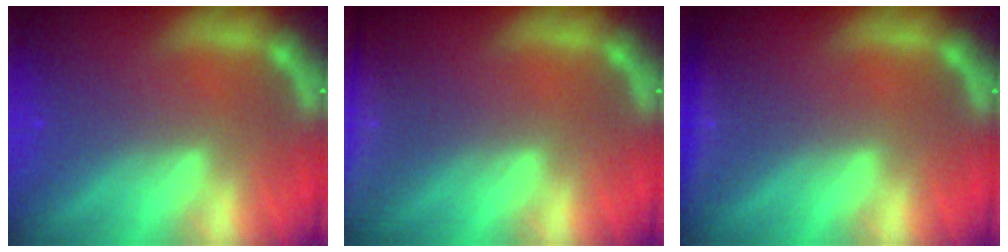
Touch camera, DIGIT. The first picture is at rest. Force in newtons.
{"total": 8.5}
{"total": 1.9}